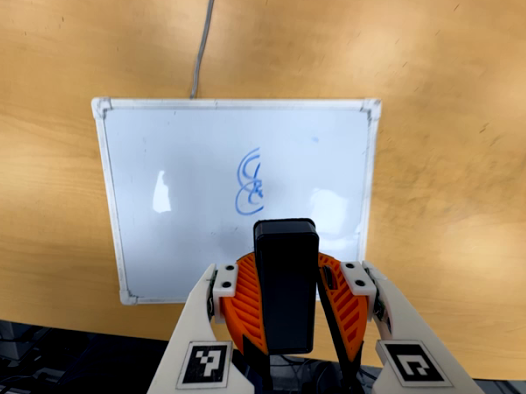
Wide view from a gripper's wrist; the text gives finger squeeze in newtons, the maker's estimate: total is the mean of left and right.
{"total": 8.3, "left": 8.3, "right": 8.2}